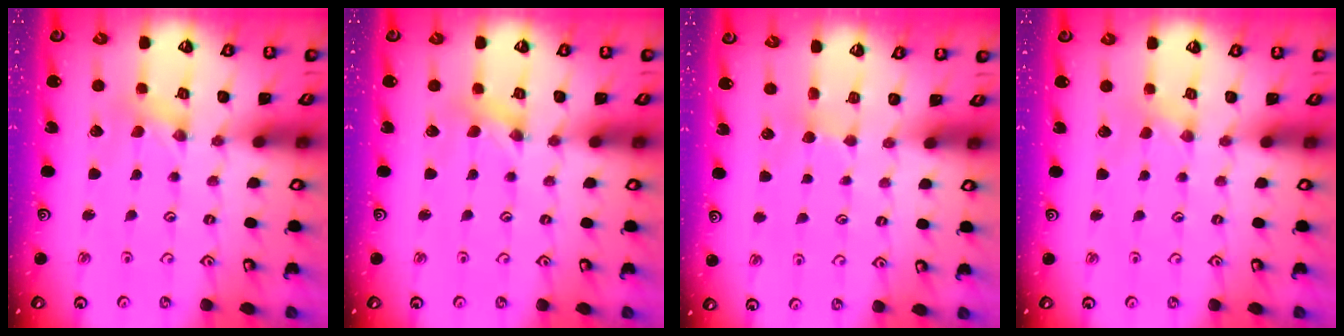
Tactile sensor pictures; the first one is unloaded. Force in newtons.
{"total": 1.7, "press": 1.6, "slide": 0.3}
{"total": 2.9, "press": 2.9, "slide": 0.5}
{"total": 0.5, "press": 0.5, "slide": 0.1}